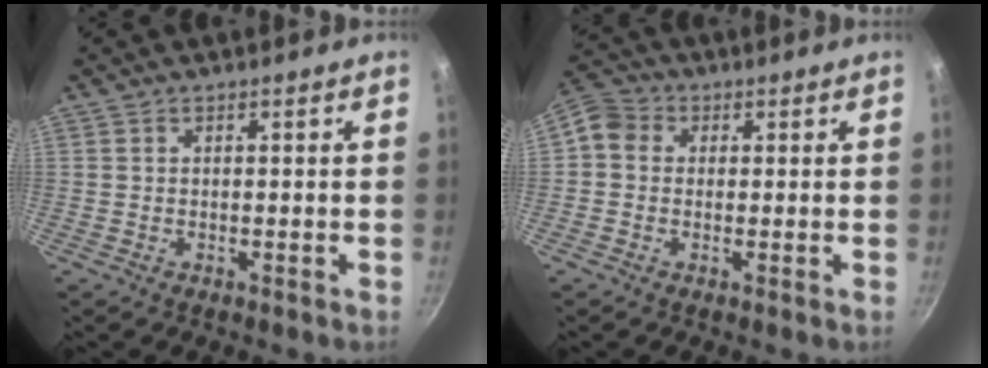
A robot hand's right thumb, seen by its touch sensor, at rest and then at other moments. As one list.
[{"total": 5.3, "force": [0.3, 4.7, 2.5], "torque": [-0.033, 0.013, -0.015]}]